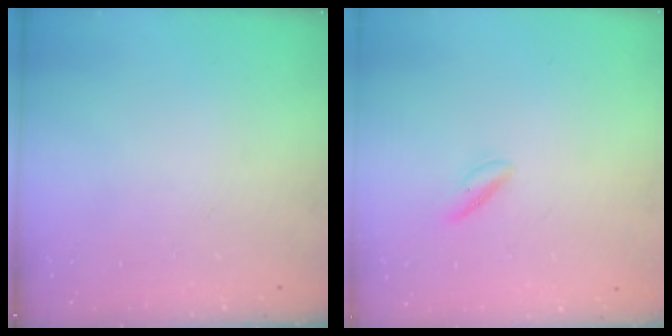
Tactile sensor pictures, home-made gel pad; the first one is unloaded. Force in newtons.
{"total": 1.8, "press": 1.6, "slide": 0.9}